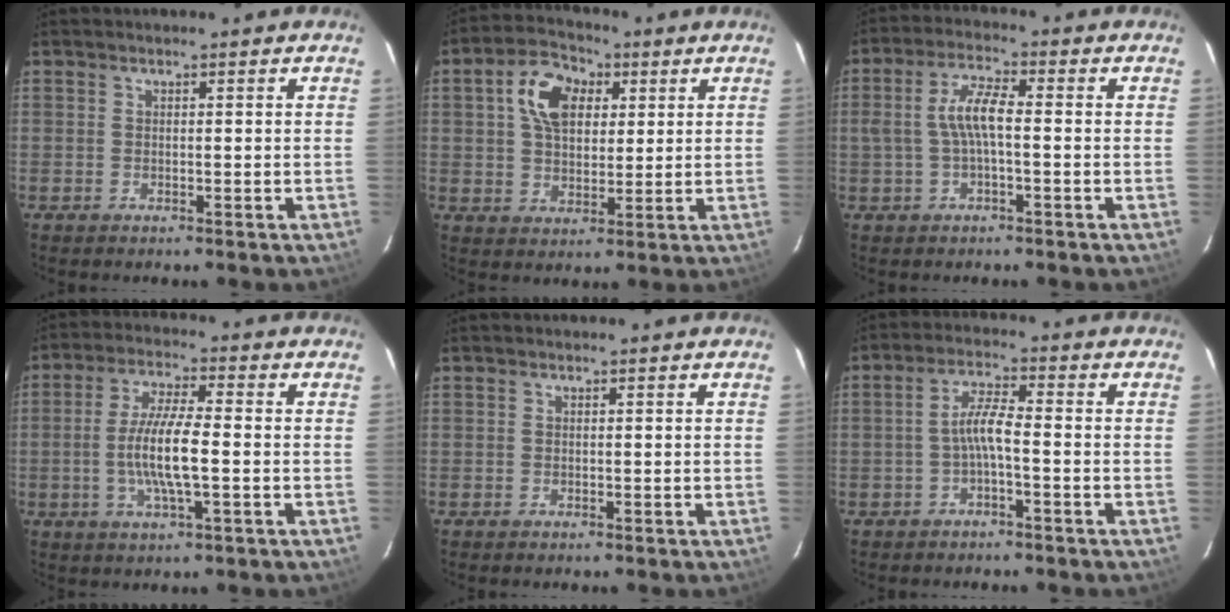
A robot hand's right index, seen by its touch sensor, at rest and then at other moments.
{"total": 10.1, "force": [3.2, 6.7, 6.9], "torque": [-0.127, 0.031, 0.053]}
{"total": 6.0, "force": [-0.5, 1.7, 5.8], "torque": [-0.117, 0.012, -0.007]}
{"total": 9.3, "force": [-1.5, 1.4, 9.0], "torque": [-0.176, -0.002, -0.032]}
{"total": 0.0}
{"total": 4.0, "force": [-1.5, 0.5, 3.7], "torque": [-0.079, 0.012, -0.029]}